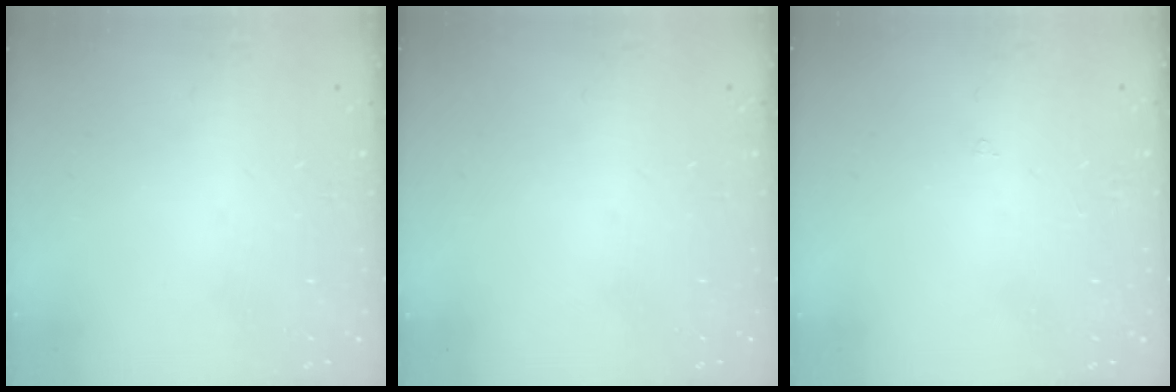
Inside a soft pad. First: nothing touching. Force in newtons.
{"total": 0.0}
{"total": 1.6, "press": 1.5, "slide": 0.4}